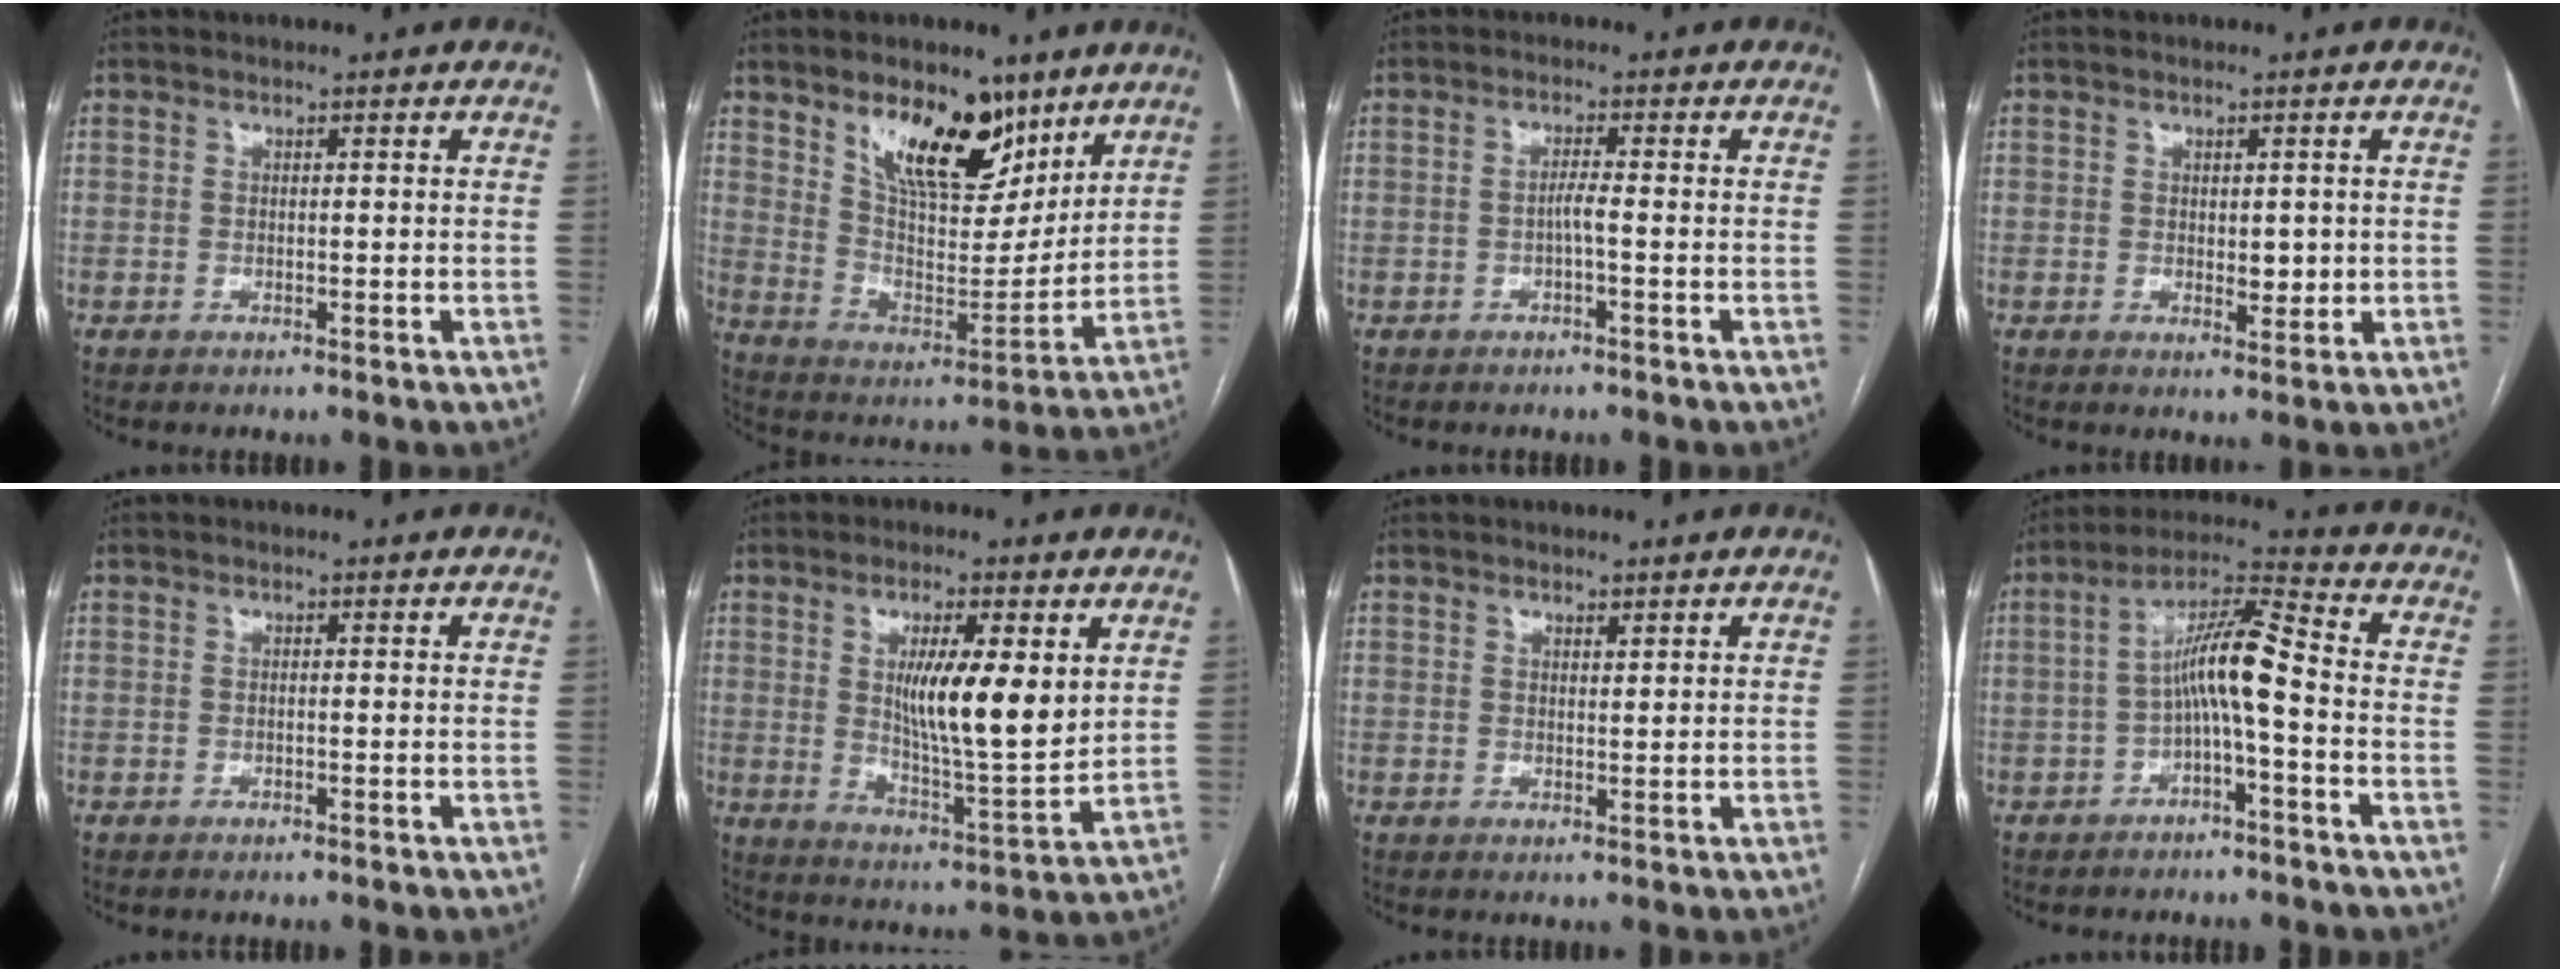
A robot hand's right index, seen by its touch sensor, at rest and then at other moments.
{"total": 15.3, "force": [9.8, 6.4, 10.0], "torque": [-0.155, -0.007, 0.177]}
{"total": 1.8, "force": [-0.6, -0.1, 1.7], "torque": [-0.030, 0.002, -0.011]}
{"total": 2.9, "force": [-0.1, 1.6, 2.5], "torque": [-0.032, -0.004, 0.004]}
{"total": 0.0}
{"total": 11.7, "force": [3.2, 2.2, 11.1], "torque": [-0.189, -0.015, 0.056]}
{"total": 0.9, "force": [0.8, 0.3, 0.4], "torque": [-0.011, -0.004, 0.014]}
{"total": 9.2, "force": [-1.4, 0.5, 9.0], "torque": [-0.163, 0.033, -0.030]}